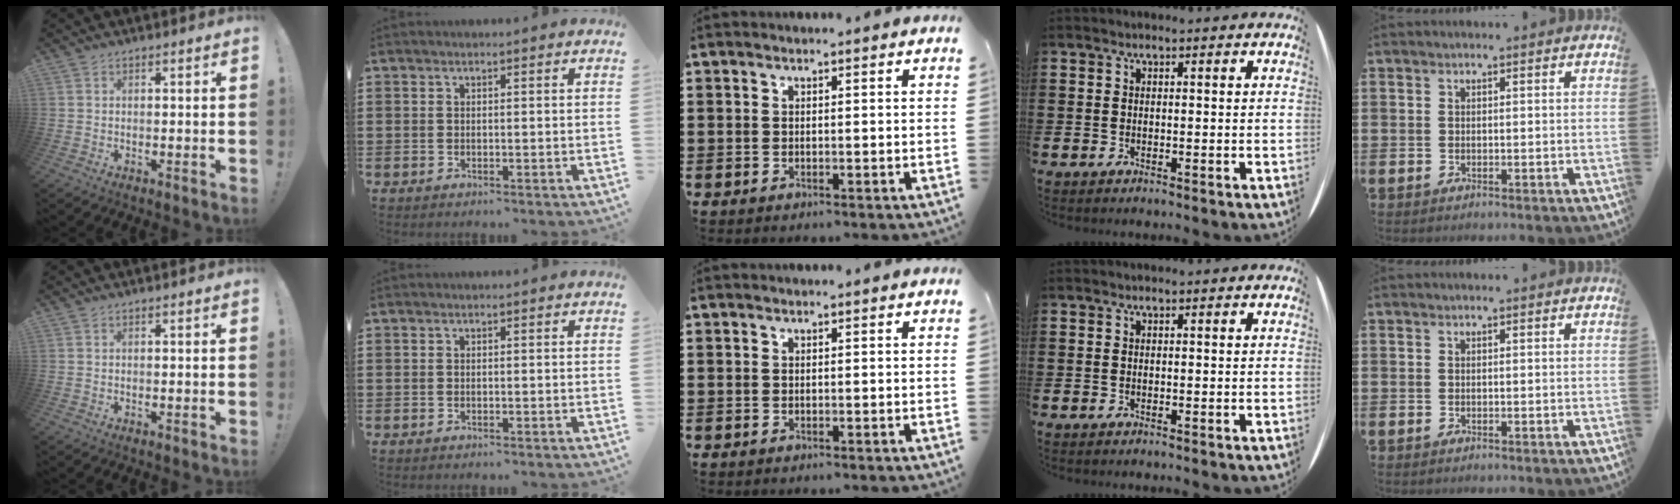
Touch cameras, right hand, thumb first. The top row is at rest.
{}